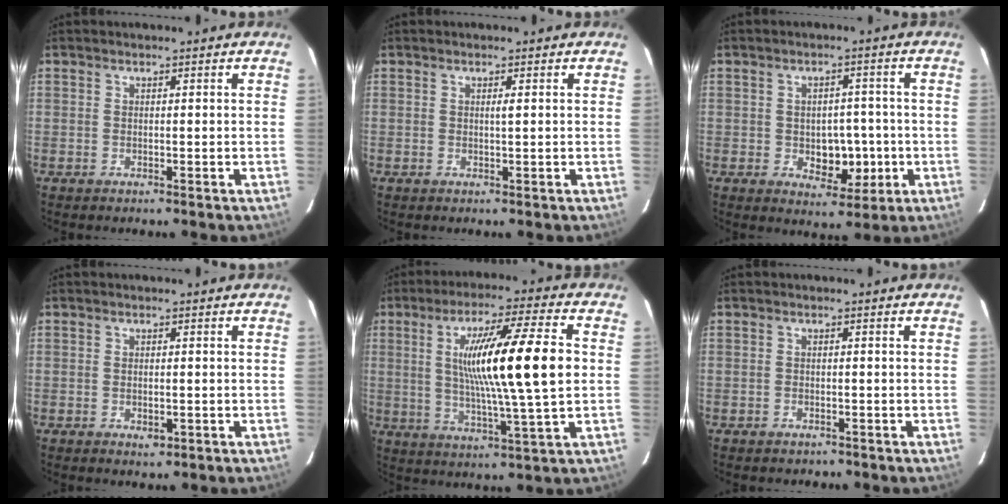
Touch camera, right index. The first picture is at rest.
{"total": 0.7, "force": [0.2, -0.1, 0.7], "torque": [-0.013, -0.001, 0.003]}
{"total": 6.1, "force": [-1.2, 4.0, 4.5], "torque": [-0.052, 0.009, -0.007]}
{"total": 1.6, "force": [-0.5, 0.8, 1.3], "torque": [-0.024, -0.002, -0.001]}
{"total": 16.7, "force": [2.0, -0.1, 16.6], "torque": [-0.285, 0.004, 0.031]}
{"total": 1.1, "force": [-0.9, 0.7, 0.0], "torque": [-0.005, 0.001, -0.010]}